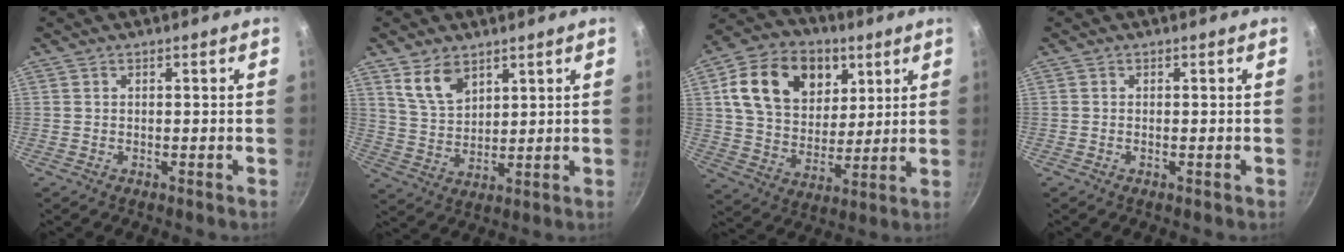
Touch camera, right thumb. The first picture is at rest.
{"total": 7.6, "force": [4.6, 4.3, 4.3], "torque": [-0.063, -0.025, 0.098]}
{"total": 19.4, "force": [7.1, 14.1, 11.4], "torque": [-0.174, -0.013, 0.118]}
{"total": 0.5, "force": [-0.2, 0.2, 0.5], "torque": [-0.007, 0.002, -0.004]}